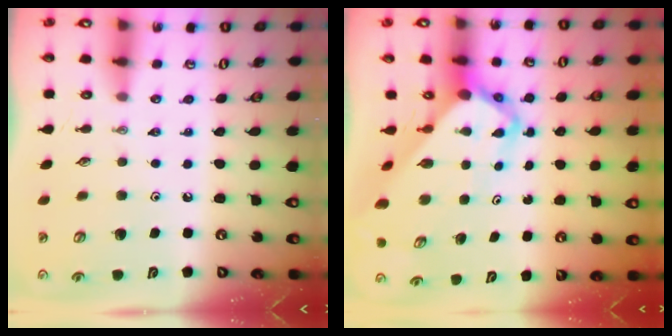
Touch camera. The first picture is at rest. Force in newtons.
{"total": 6.2, "press": 6.2, "slide": 0.4}